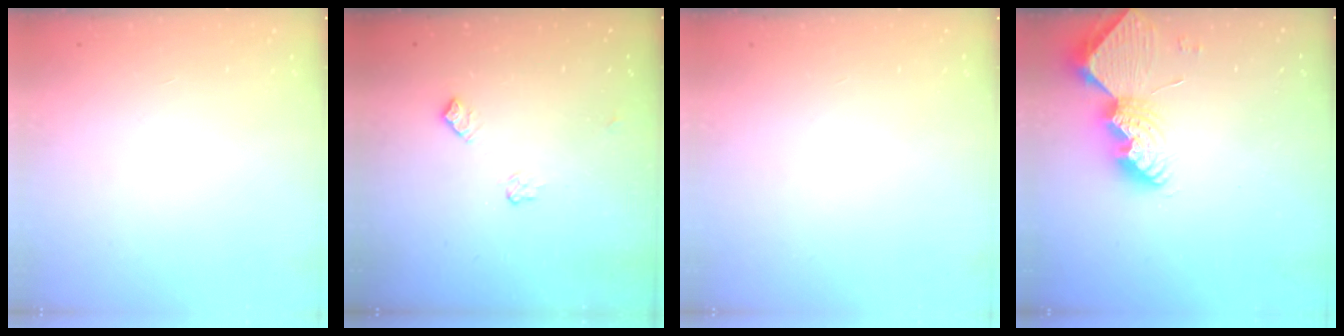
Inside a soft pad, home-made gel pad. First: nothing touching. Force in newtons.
{"total": 6.7, "press": 6.7, "slide": 0.9}
{"total": 0.0}
{"total": 12.5, "press": 12.4, "slide": 1.0}